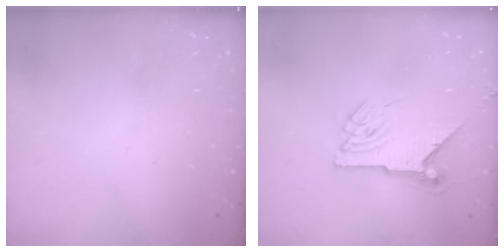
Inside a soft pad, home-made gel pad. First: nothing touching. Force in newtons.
{"total": 7.7, "press": 7.7, "slide": 0.3}